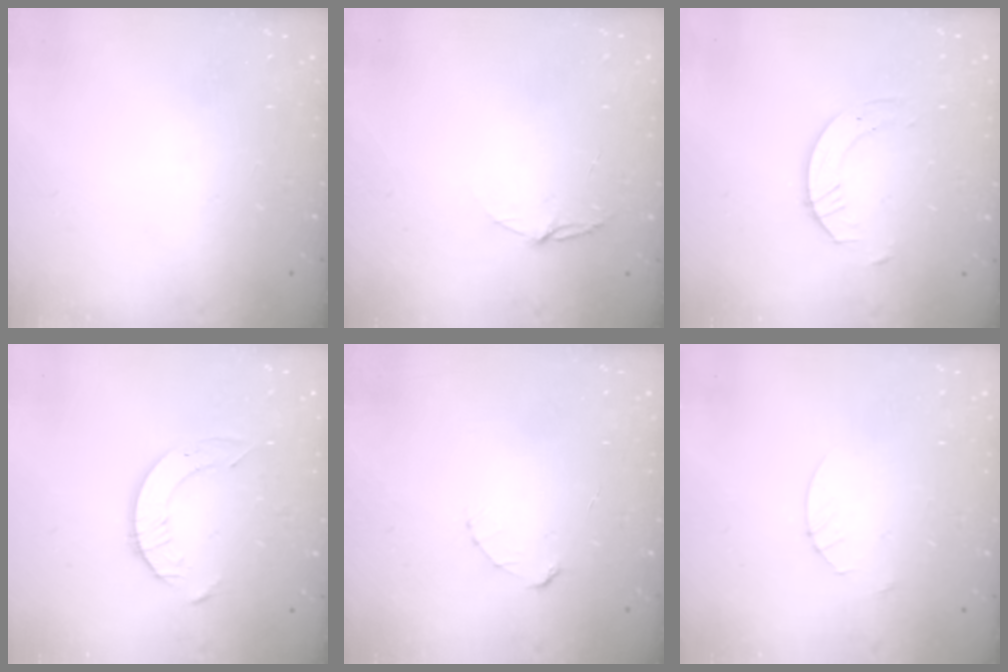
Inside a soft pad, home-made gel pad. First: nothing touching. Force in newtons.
{"total": 4.8, "press": 4.8, "slide": 0.5}
{"total": 5.0, "press": 5.0, "slide": 0.5}
{"total": 4.7, "press": 4.6, "slide": 0.6}
{"total": 2.7, "press": 2.7, "slide": 0.3}
{"total": 1.4, "press": 1.4, "slide": 0.2}